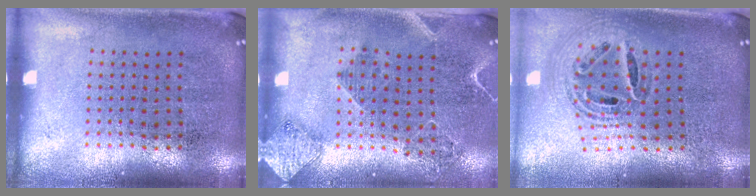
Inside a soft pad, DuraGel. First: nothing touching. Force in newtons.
{"total": 1.8, "press": 1.7, "slide": 0.8}
{"total": 1.3, "press": 1.2, "slide": 0.5}